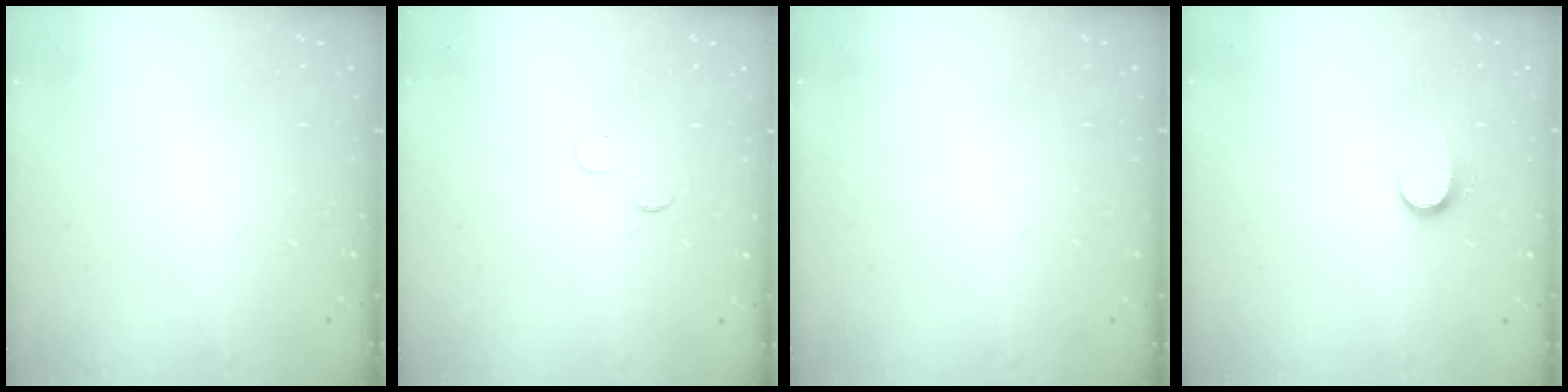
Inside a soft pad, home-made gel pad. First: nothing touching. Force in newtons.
{"total": 2.5, "press": 2.5, "slide": 0.2}
{"total": 0.0}
{"total": 6.8, "press": 6.7, "slide": 0.6}